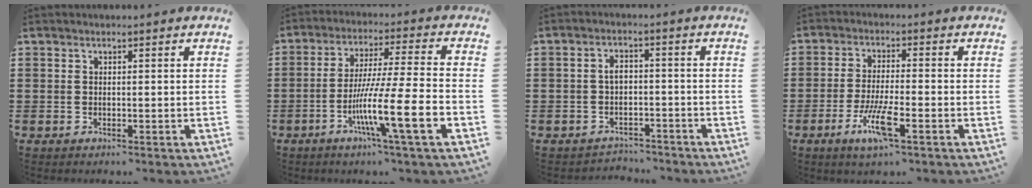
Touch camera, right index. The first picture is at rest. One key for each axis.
{"total": 13.0, "fx": -5.2, "fy": 0.6, "fz": 11.8, "tx": -0.221, "ty": -0.006, "tz": -0.099}
{"total": 2.9, "fx": -1.7, "fy": 1.7, "fz": 1.5, "tx": -0.040, "ty": 0.004, "tz": -0.038}
{"total": 6.7, "fx": -3.2, "fy": 0.9, "fz": 5.8, "tx": -0.120, "ty": -0.012, "tz": -0.062}